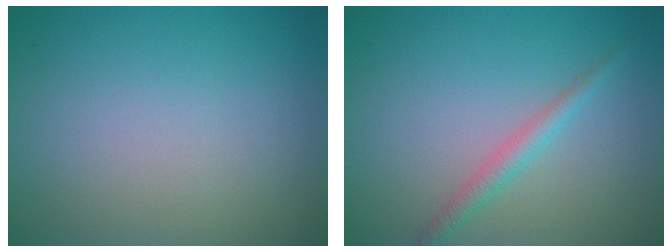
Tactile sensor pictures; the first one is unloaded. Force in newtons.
{"total": 1.8, "press": 1.8, "slide": 0.0}